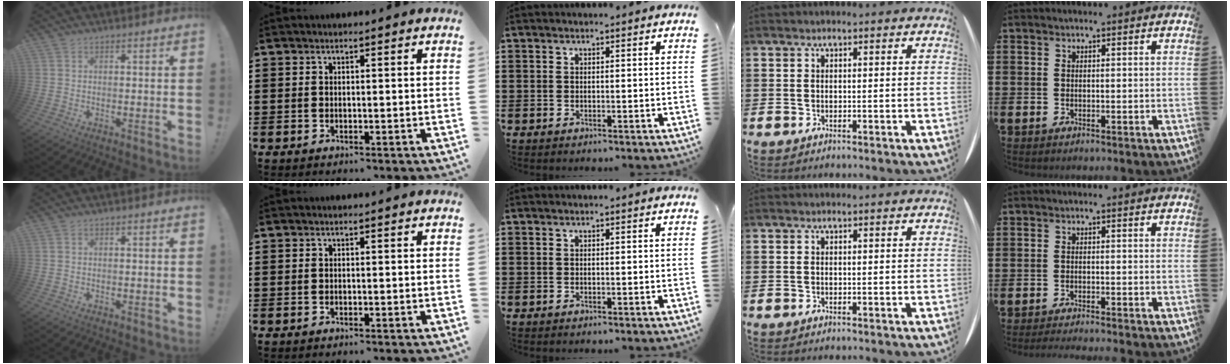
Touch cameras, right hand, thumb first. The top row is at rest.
{"little": {"total": 1.0, "force": [-1.0, -0.2, 0.3], "torque": [-0.003, -0.001, -0.019]}}